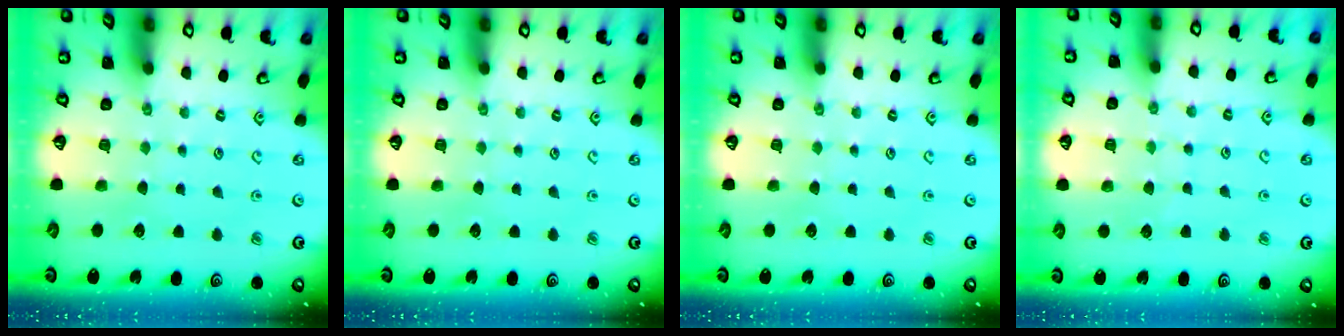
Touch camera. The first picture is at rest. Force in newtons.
{"total": 0.0}
{"total": 0.0}
{"total": 4.0, "press": 4.0, "slide": 0.3}